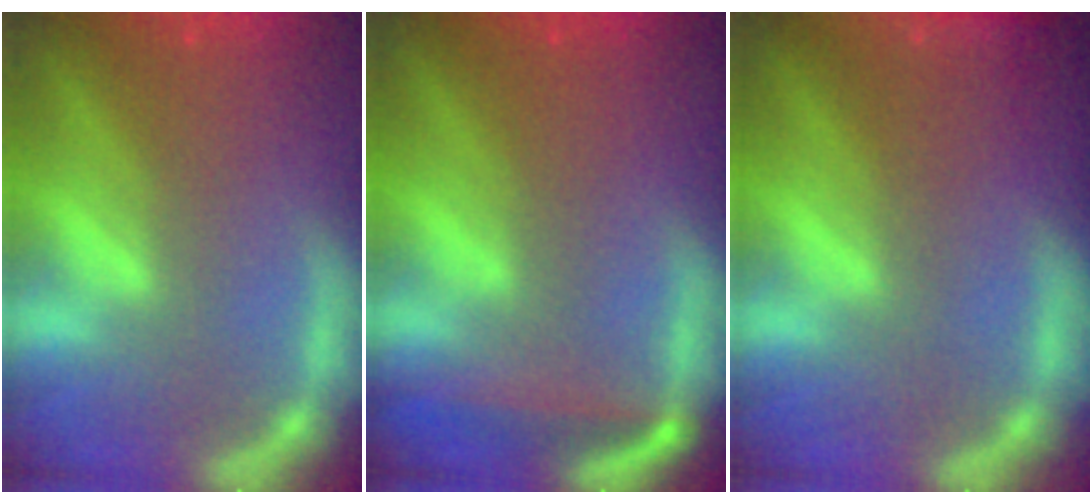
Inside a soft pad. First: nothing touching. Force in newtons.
{"total": 3.4}
{"total": 2.4}